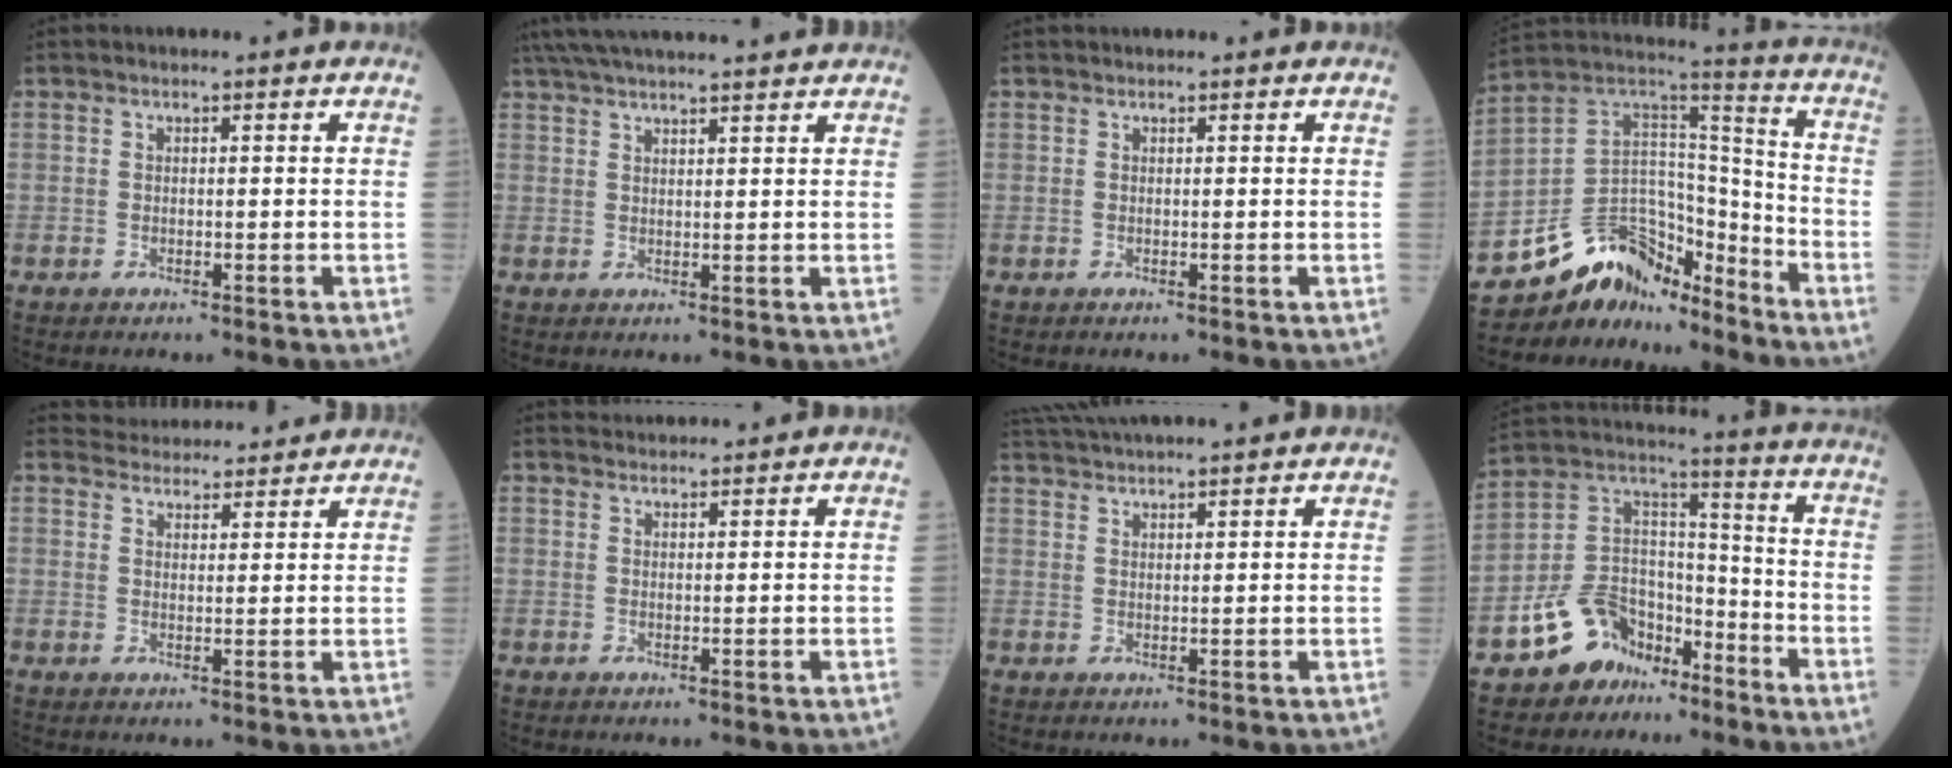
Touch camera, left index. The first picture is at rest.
{"total": 15.7, "force": [14.0, 0.8, 7.0], "torque": [-0.124, 0.046, 0.206]}
{"total": 1.1, "force": [1.0, 0.1, 0.3], "torque": [-0.009, 0.019, 0.015]}
{"total": 13.3, "force": [-11.6, 5.8, 2.9], "torque": [-0.048, 0.072, -0.212]}
{"total": 9.3, "force": [9.0, 1.8, 1.3], "torque": [-0.015, 0.022, 0.120]}
{"total": 2.8, "force": [2.8, 0.0, -0.1], "torque": [-0.005, 0.024, 0.053]}
{"total": 12.1, "force": [11.2, 0.4, 4.6], "torque": [-0.091, 0.035, 0.170]}
{"total": 10.9, "force": [-7.7, 7.0, 3.3], "torque": [-0.071, 0.042, -0.145]}